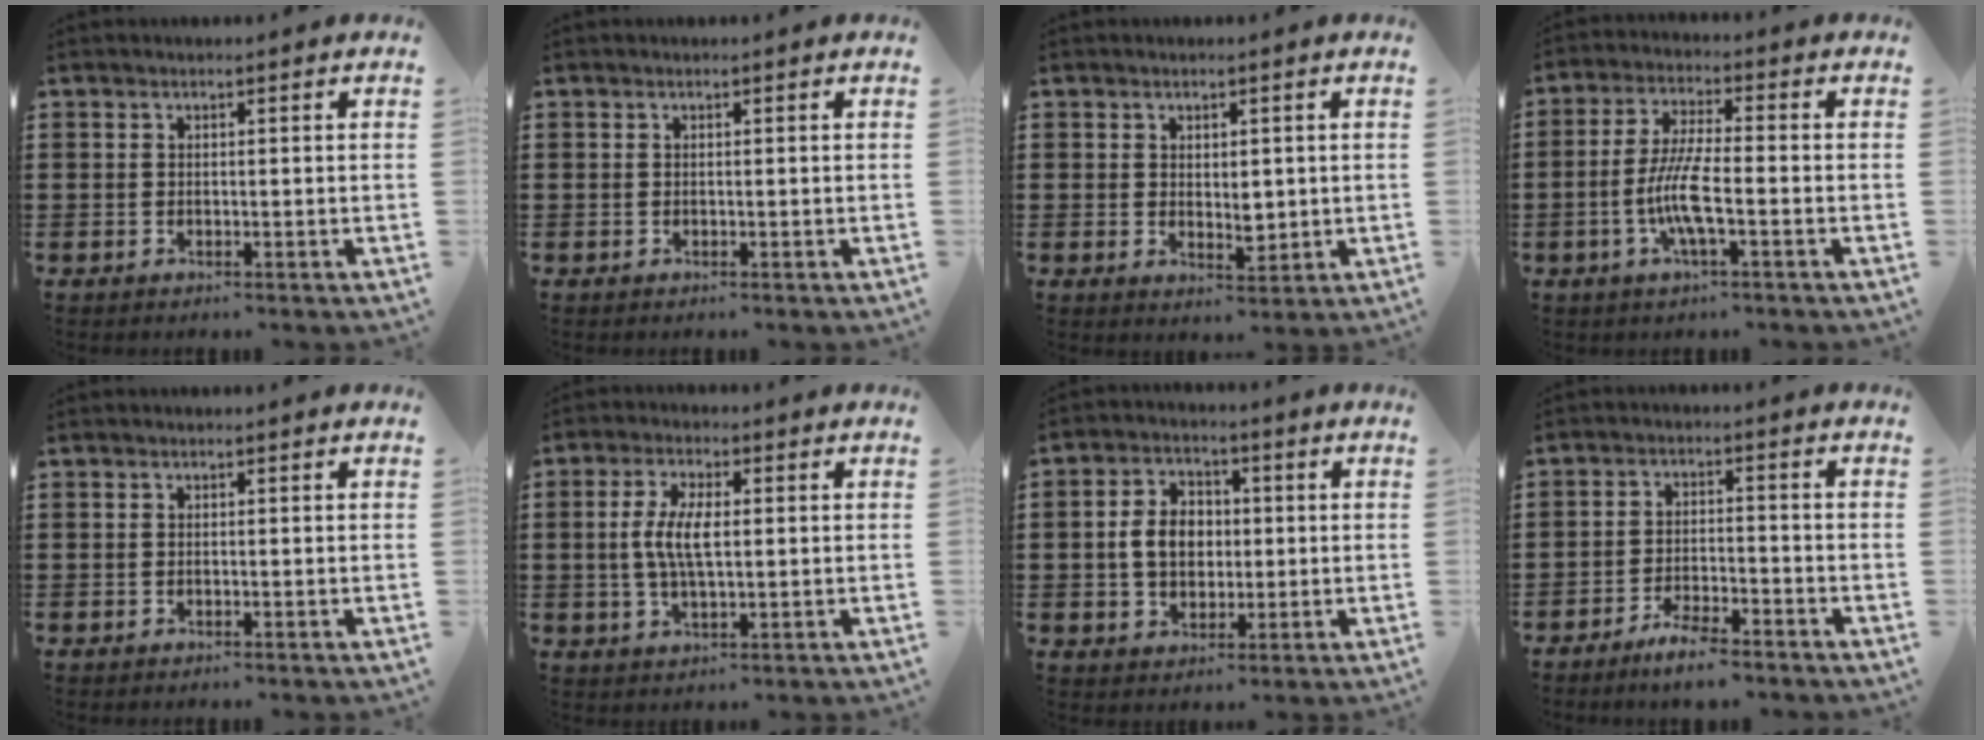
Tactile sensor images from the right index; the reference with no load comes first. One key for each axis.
{"total": 0.0}
{"total": 2.8, "fx": 0.6, "fy": 1.8, "fz": 2.1, "tx": -0.033, "ty": 0.001, "tz": 0.010}
{"total": 7.5, "fx": -2.2, "fy": 1.6, "fz": 7.0, "tx": -0.160, "ty": -0.013, "tz": -0.050}
{"total": 0.0}
{"total": 6.2, "fx": 0.2, "fy": 2.3, "fz": 5.8, "tx": -0.124, "ty": 0.002, "tz": -0.004}
{"total": 6.4, "fx": -0.1, "fy": 4.8, "fz": 4.3, "tx": -0.099, "ty": 0.008, "tz": -0.011}
{"total": 4.5, "fx": -4.2, "fy": 0.2, "fz": 1.6, "tx": -0.034, "ty": 0.002, "tz": -0.083}